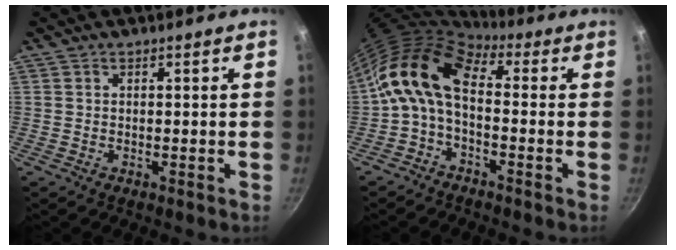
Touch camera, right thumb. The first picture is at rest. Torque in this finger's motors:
{"motor_torque": [1.67, 2.48, 0.99, -0.96, 0.24]}